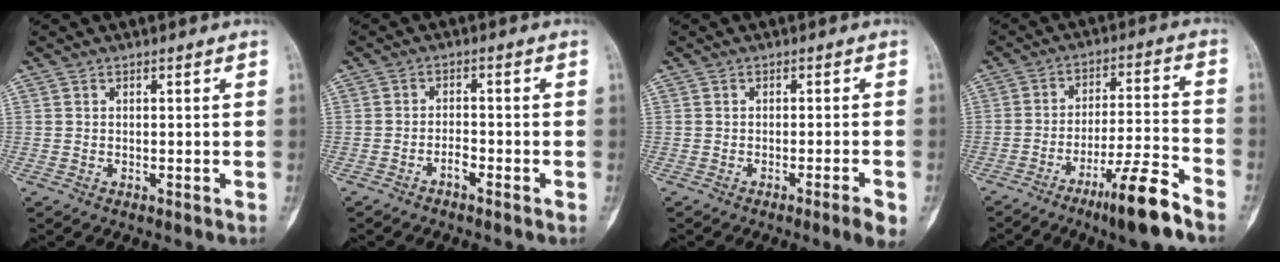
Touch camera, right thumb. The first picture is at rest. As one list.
[{"total": 2.1, "force": [-1.6, 0.6, 1.2], "torque": [-0.021, 0.015, -0.032]}, {"total": 3.9, "force": [-2.1, -0.1, 3.3], "torque": [-0.046, 0.000, -0.032]}, {"total": 12.3, "force": [-8.3, 1.1, 9.0], "torque": [-0.154, 0.054, -0.140]}]